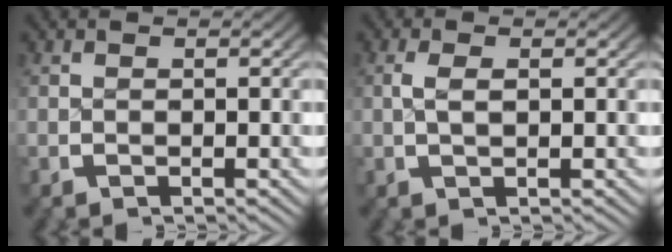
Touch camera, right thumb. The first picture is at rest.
{"total": 1.5, "force": [0.3, 0.6, 1.3], "torque": [-0.028, 0.003, 0.008]}